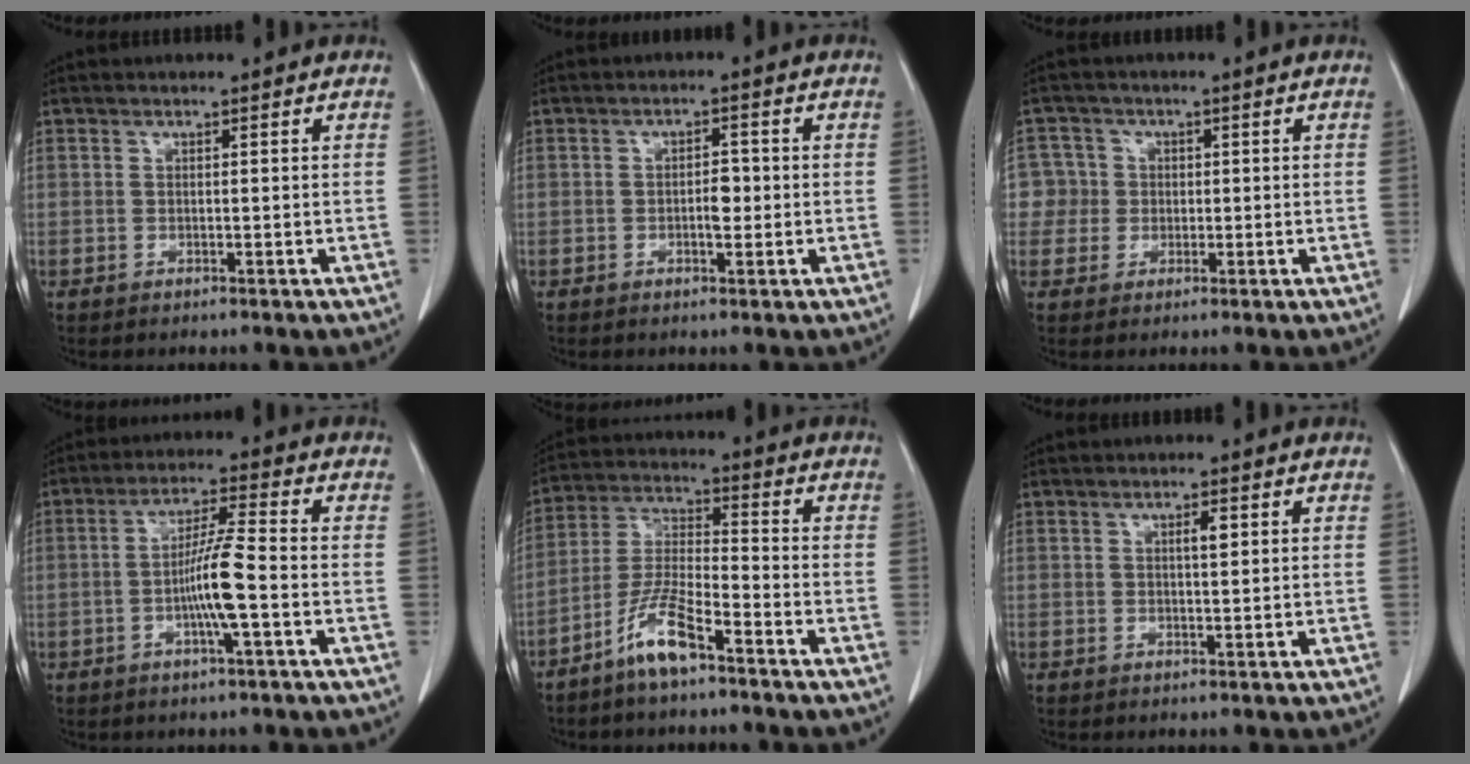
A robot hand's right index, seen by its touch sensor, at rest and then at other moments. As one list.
[{"total": 2.7, "force": [-0.4, 1.1, 2.4], "torque": [-0.038, 0.003, -0.005]}, {"total": 4.7, "force": [0.1, 4.7, -0.2], "torque": [0.016, 0.018, 0.003]}, {"total": 7.4, "force": [-1.9, -0.1, 7.2], "torque": [-0.140, 0.001, -0.037]}, {"total": 8.7, "force": [-5.9, 1.4, 6.2], "torque": [-0.138, -0.008, -0.120]}, {"total": 1.7, "force": [0.5, 0.3, 1.5], "torque": [-0.027, 0.001, 0.009]}]